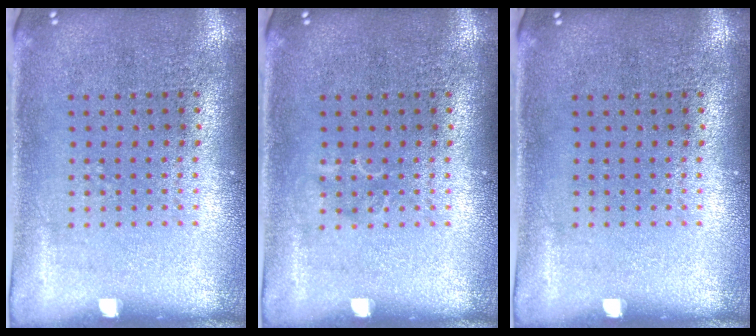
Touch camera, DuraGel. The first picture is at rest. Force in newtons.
{"total": 0.7, "press": 0.7, "slide": 0.2}
{"total": 0.0}